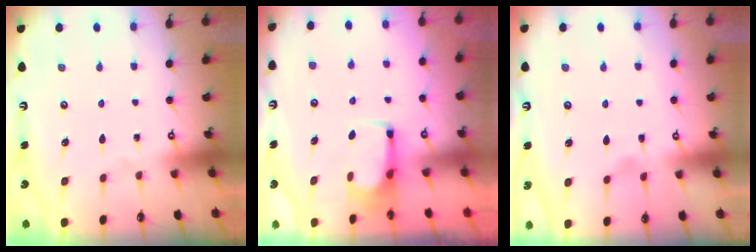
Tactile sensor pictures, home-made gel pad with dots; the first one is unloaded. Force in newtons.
{"total": 2.5, "press": 2.4, "slide": 0.4}
{"total": 1.1, "press": 0.6, "slide": 1.0}